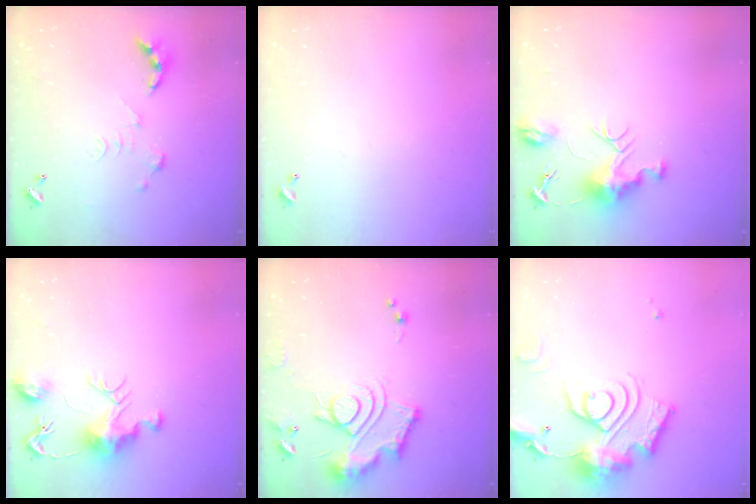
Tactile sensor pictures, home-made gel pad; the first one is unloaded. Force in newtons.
{"total": 0.0}
{"total": 9.1, "press": 9.1, "slide": 0.7}
{"total": 9.4, "press": 9.4, "slide": 0.3}
{"total": 13.8, "press": 13.8, "slide": 1.3}
{"total": 21.9, "press": 21.7, "slide": 2.3}